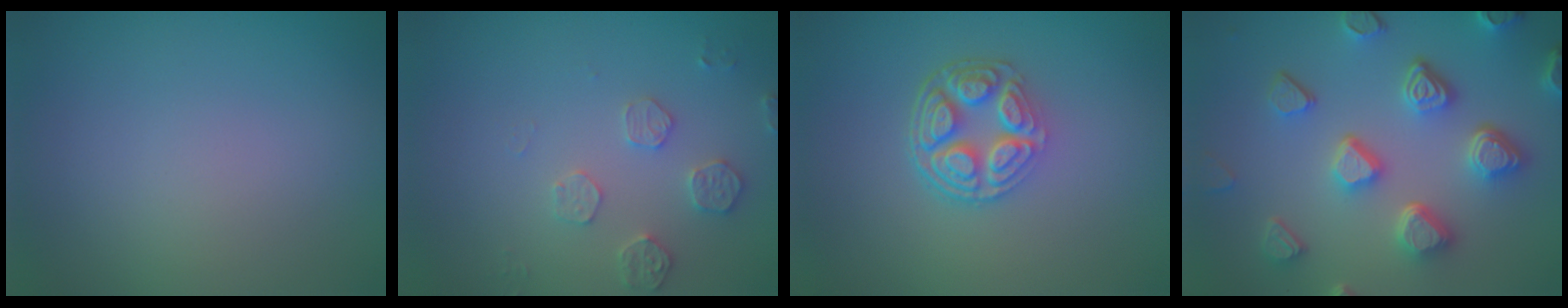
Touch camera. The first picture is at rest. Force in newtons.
{"total": 2.5, "press": 2.5, "slide": 0.5}
{"total": 5.1, "press": 3.8, "slide": 3.4}
{"total": 6.6, "press": 5.3, "slide": 3.9}